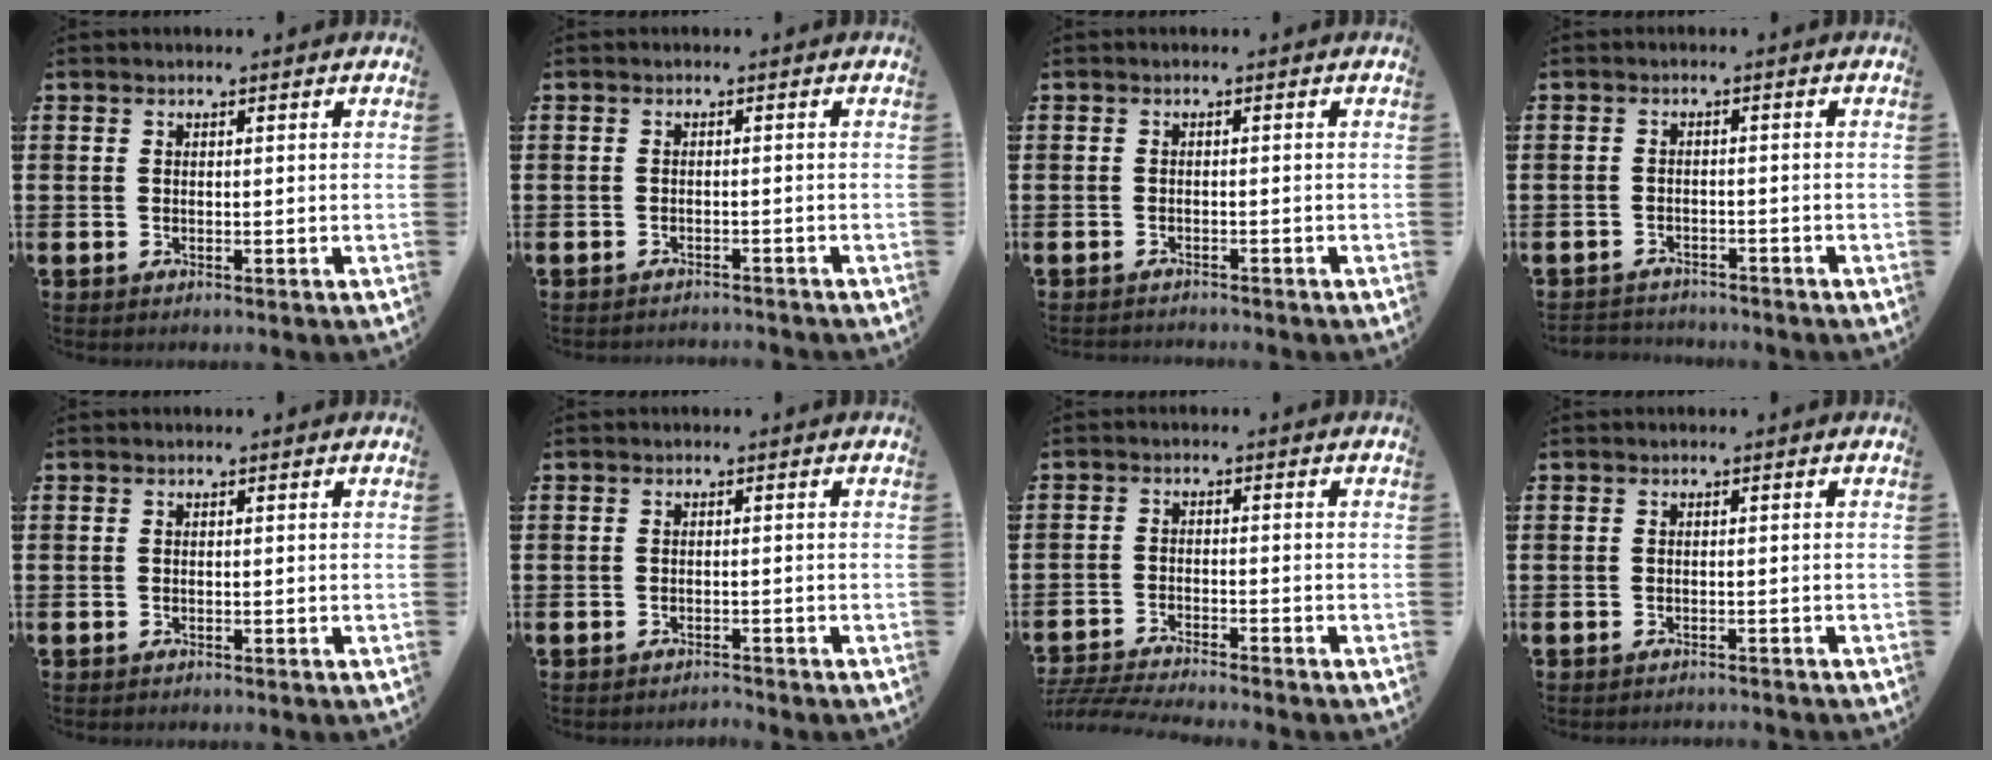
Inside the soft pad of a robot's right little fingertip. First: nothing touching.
{"total": 1.0, "force": [-1.0, -0.1, -0.1], "torque": [-0.001, 0.002, -0.022]}
{"total": 0.9, "force": [-0.9, 0.0, -0.1], "torque": [-0.001, 0.000, -0.018]}
{"total": 1.8, "force": [-1.8, 0.2, -0.3], "torque": [-0.001, 0.003, -0.040]}
{"total": 0.0}
{"total": 0.9, "force": [-0.9, 0.0, 0.0], "torque": [-0.002, 0.000, -0.019]}
{"total": 3.6, "force": [-3.5, -0.1, 0.9], "torque": [-0.020, -0.008, -0.071]}
{"total": 0.7, "force": [-0.6, -0.1, 0.0], "torque": [0.000, -0.001, -0.014]}